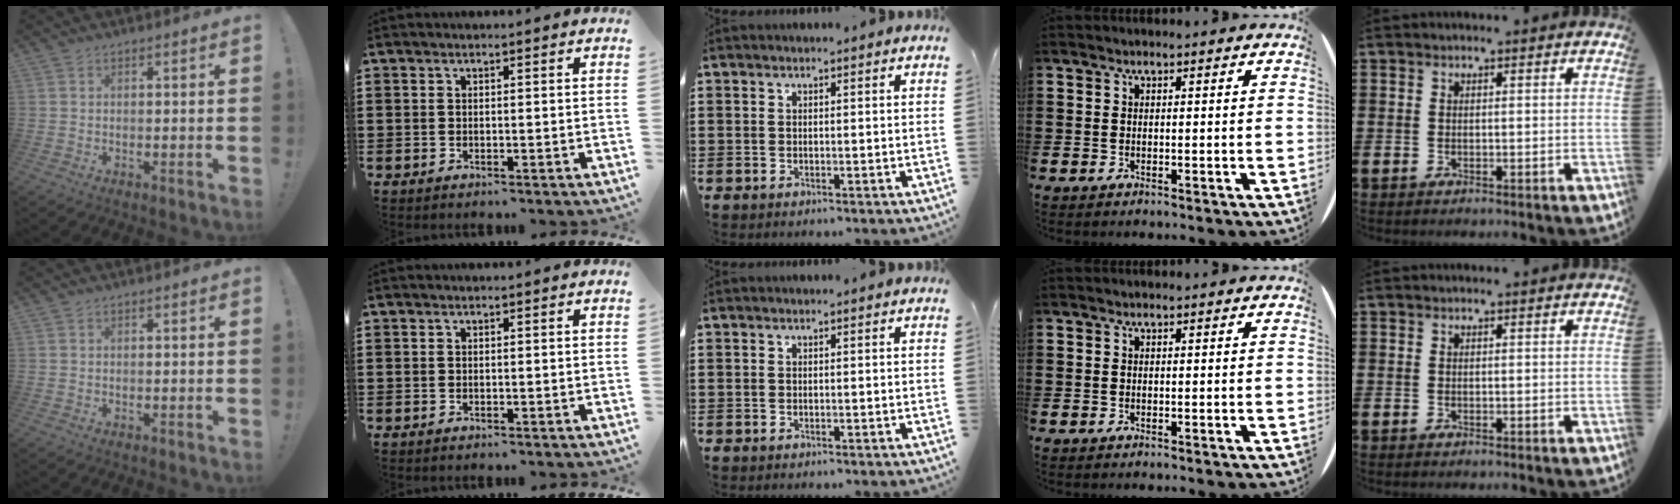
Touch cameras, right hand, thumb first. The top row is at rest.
{}